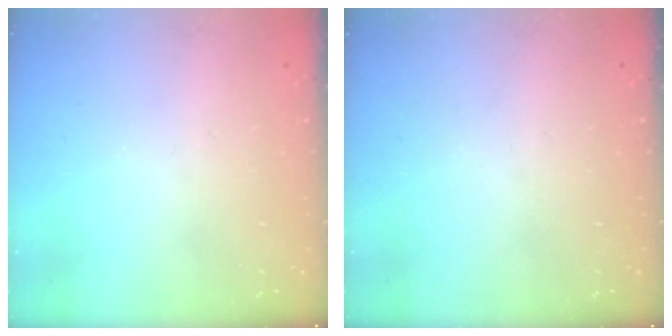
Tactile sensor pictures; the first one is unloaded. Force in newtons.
{"total": 0.0}